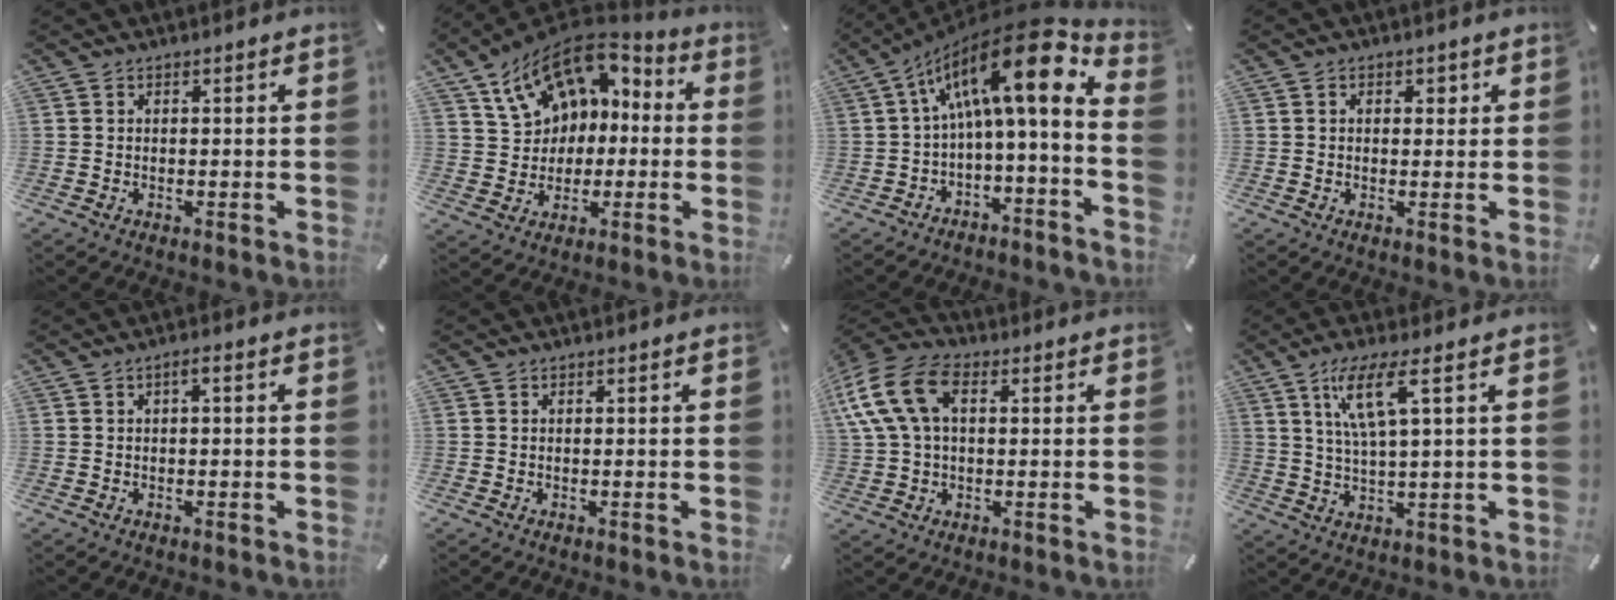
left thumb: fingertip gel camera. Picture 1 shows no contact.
{"total": 14.5, "force": [6.1, 11.6, 6.3], "torque": [-0.108, -0.036, 0.117]}
{"total": 18.5, "force": [5.3, 6.2, 16.6], "torque": [-0.271, -0.035, 0.079]}
{"total": 2.2, "force": [0.5, 1.6, 1.5], "torque": [-0.016, 0.002, 0.002]}
{"total": 1.5, "force": [-0.3, 0.3, 1.4], "torque": [-0.026, 0.003, -0.007]}
{"total": 0.0}
{"total": 14.8, "force": [3.1, 10.0, 10.4], "torque": [-0.241, 0.009, 0.058]}
{"total": 9.7, "force": [4.0, 1.7, 8.7], "torque": [-0.177, 0.004, 0.067]}